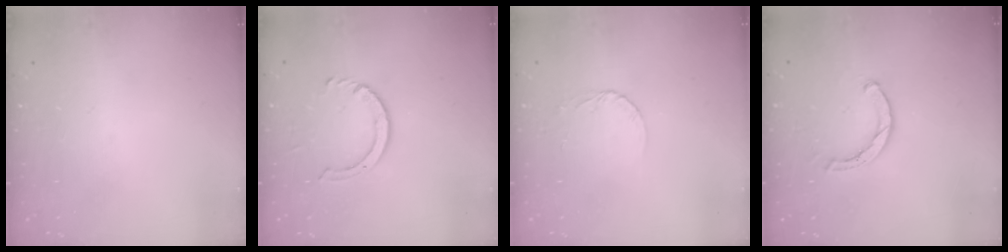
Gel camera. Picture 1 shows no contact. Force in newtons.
{"total": 4.0, "press": 3.9, "slide": 0.5}
{"total": 2.6, "press": 2.6, "slide": 0.1}
{"total": 1.6, "press": 1.6, "slide": 0.2}